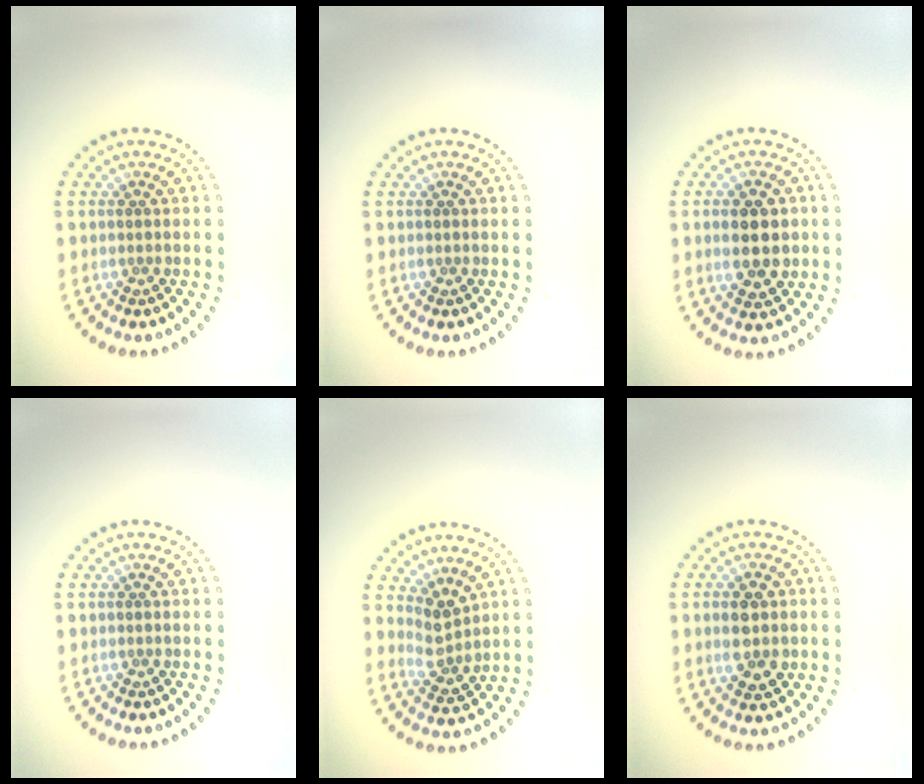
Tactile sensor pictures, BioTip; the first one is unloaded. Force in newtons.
{"total": 0.0}
{"total": 4.4, "press": 4.4, "slide": 0.2}
{"total": 0.0}
{"total": 2.7, "press": 2.1, "slide": 1.7}
{"total": 3.6, "press": 3.6, "slide": 0.2}